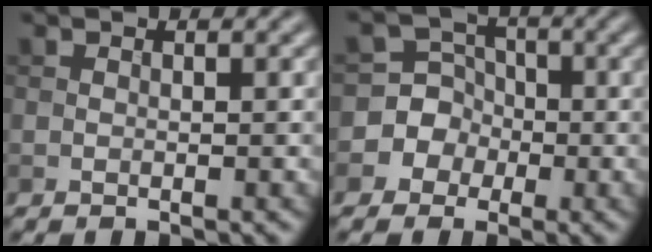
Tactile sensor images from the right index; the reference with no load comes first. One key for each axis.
{"total": 6.6, "fx": -2.3, "fy": 6.2, "fz": 0.3, "tx": 0.009, "ty": 0.018, "tz": -0.066}